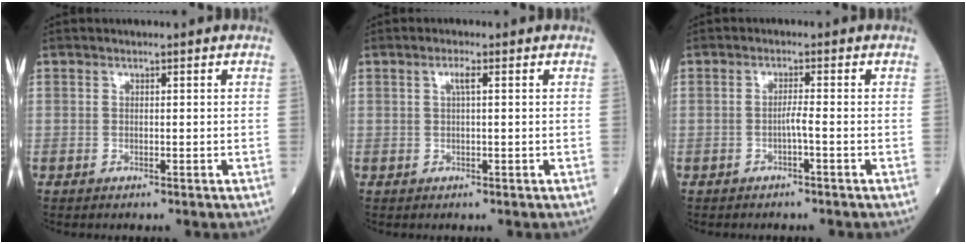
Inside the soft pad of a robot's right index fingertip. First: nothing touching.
{"total": 1.5, "force": [0.6, 0.0, 1.4], "torque": [-0.030, 0.003, 0.011]}
{"total": 1.4, "force": [-0.6, -0.3, 1.3], "torque": [-0.024, 0.001, -0.009]}